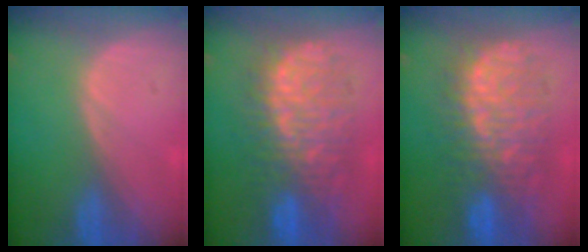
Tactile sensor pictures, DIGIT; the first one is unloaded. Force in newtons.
{"total": 11.6, "press": 11.5, "slide": 1.3}
{"total": 11.6, "press": 11.5, "slide": 1.3}